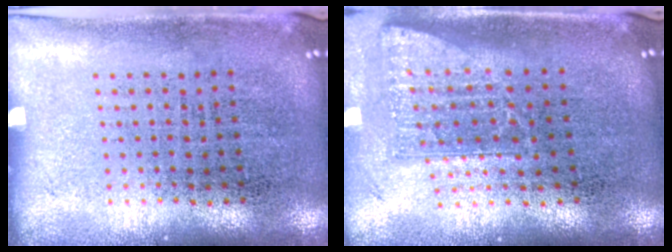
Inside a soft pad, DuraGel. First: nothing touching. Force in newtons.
{"total": 1.7, "press": 1.3, "slide": 1.1}